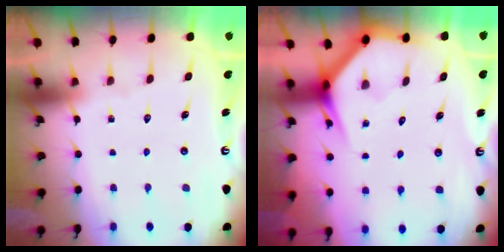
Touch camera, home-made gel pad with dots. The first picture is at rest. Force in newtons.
{"total": 3.7, "press": 3.7, "slide": 0.3}